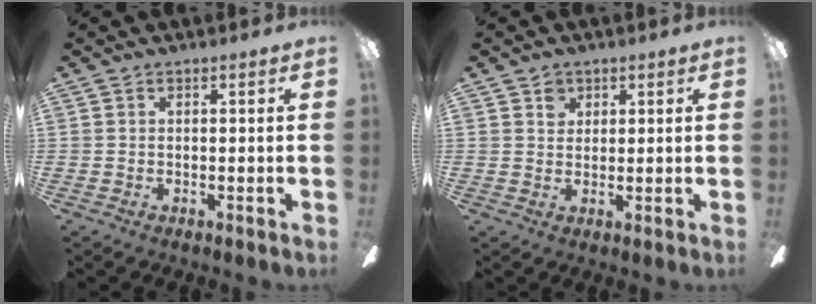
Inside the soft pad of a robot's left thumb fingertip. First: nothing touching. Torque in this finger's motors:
{"motor_torque": [0.15, -0.01, 0.29, -0.08, 0.00]}